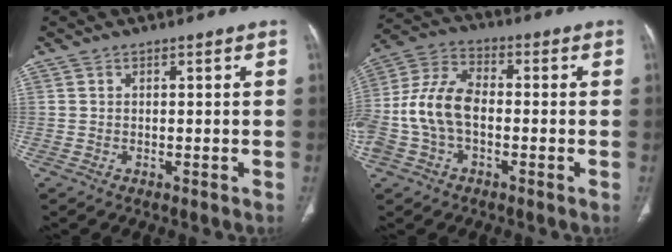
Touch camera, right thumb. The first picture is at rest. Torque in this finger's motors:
{"motor_torque": [2.43, 2.39, 1.51, 0.02, 0.26]}